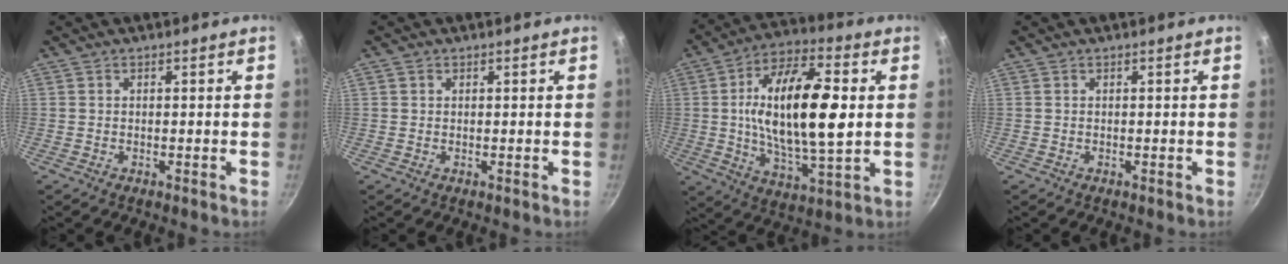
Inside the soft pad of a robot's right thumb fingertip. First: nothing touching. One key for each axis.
{"total": 0.8, "fx": 0.3, "fy": 0.7, "fz": 0.2, "tx": -0.002, "ty": 0.002, "tz": 0.004}
{"total": 21.1, "fx": 2.1, "fy": 8.6, "fz": 19.1, "tx": -0.328, "ty": 0.002, "tz": 0.030}
{"total": 0.0}